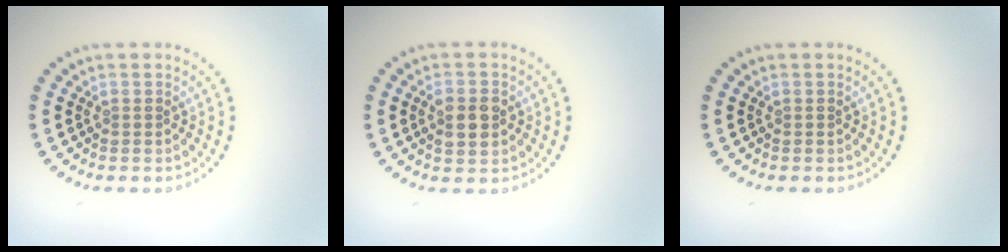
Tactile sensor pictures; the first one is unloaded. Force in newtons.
{"total": 2.9, "press": 2.9, "slide": 0.1}
{"total": 0.0}